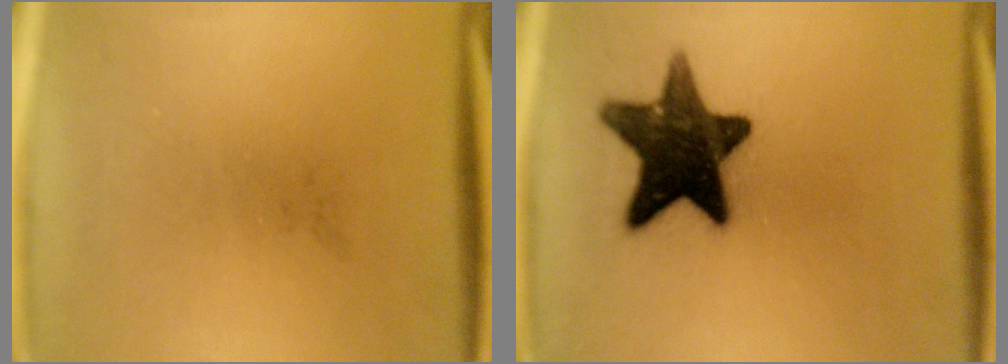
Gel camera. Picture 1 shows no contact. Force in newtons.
{"total": 15.0}